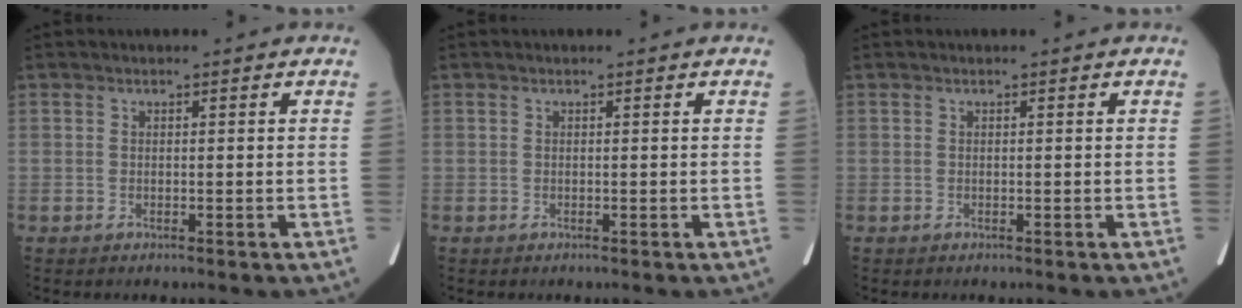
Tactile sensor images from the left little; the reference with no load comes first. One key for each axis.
{"total": 0.0}
{"total": 0.0}